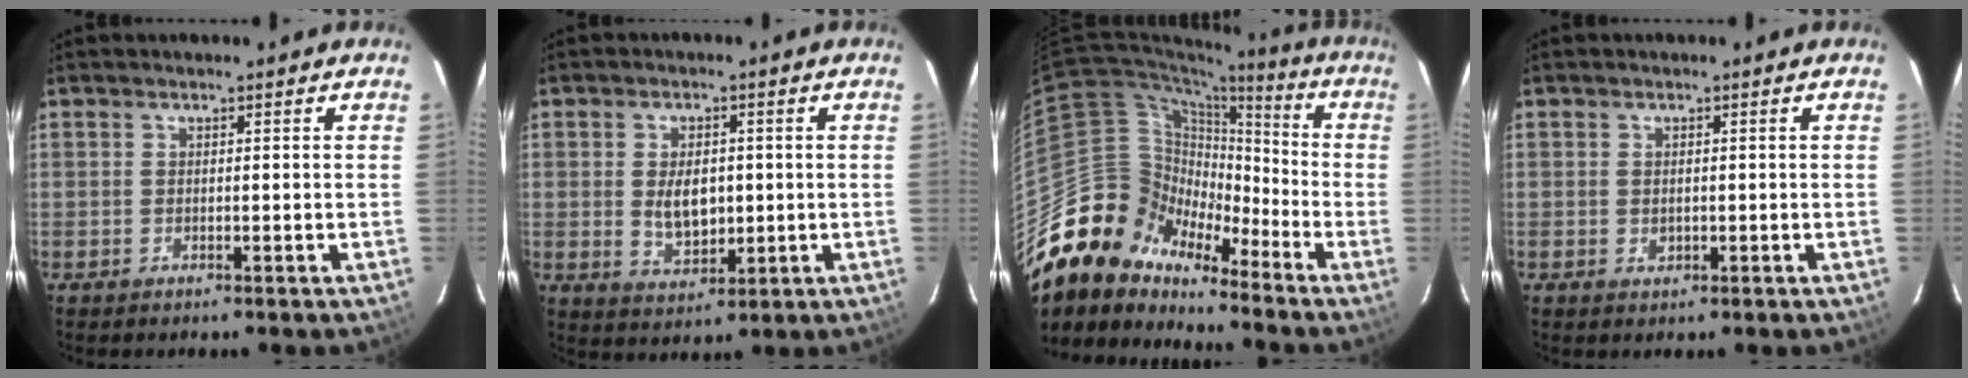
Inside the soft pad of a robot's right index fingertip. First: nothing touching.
{"total": 7.0, "force": [0.1, 4.2, 5.6], "torque": [-0.101, -0.004, 0.010]}
{"total": 15.2, "force": [-12.5, 8.0, 3.1], "torque": [-0.058, 0.043, -0.234]}
{"total": 1.4, "force": [-0.1, 1.1, 0.9], "torque": [-0.014, 0.001, 0.000]}